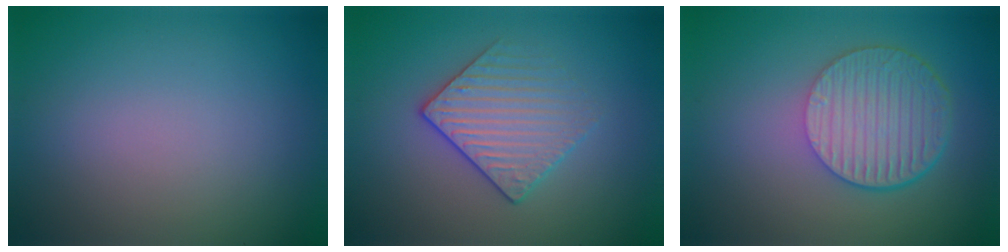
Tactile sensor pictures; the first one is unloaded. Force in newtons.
{"total": 3.0, "press": 2.8, "slide": 1.1}
{"total": 6.5, "press": 4.5, "slide": 4.7}